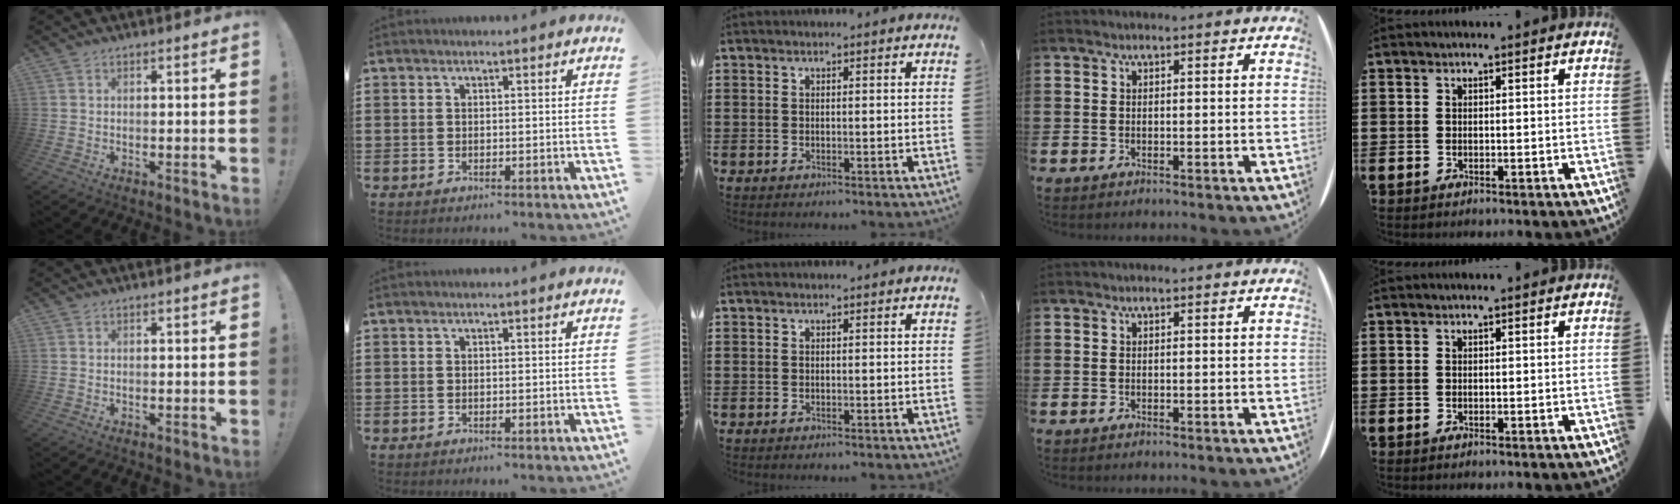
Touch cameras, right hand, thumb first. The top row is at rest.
{}